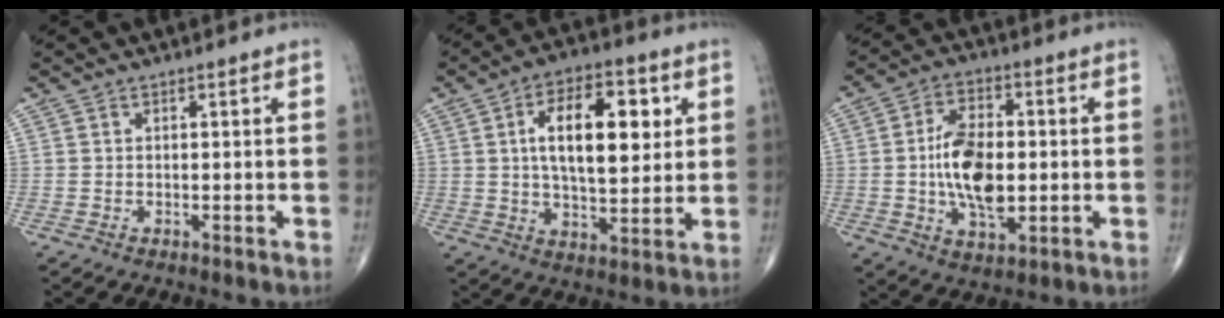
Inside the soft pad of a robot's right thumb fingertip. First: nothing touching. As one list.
[{"total": 15.7, "force": [3.7, 7.4, 13.3], "torque": [-0.189, -0.005, 0.060]}, {"total": 13.0, "force": [-0.6, 7.0, 10.9], "torque": [-0.184, 0.003, -0.008]}]